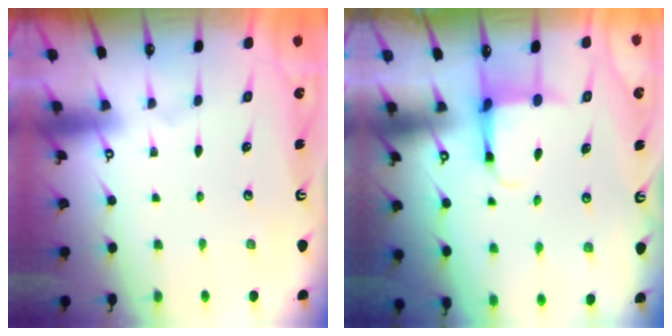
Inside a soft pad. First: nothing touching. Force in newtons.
{"total": 4.0, "press": 3.7, "slide": 1.3}